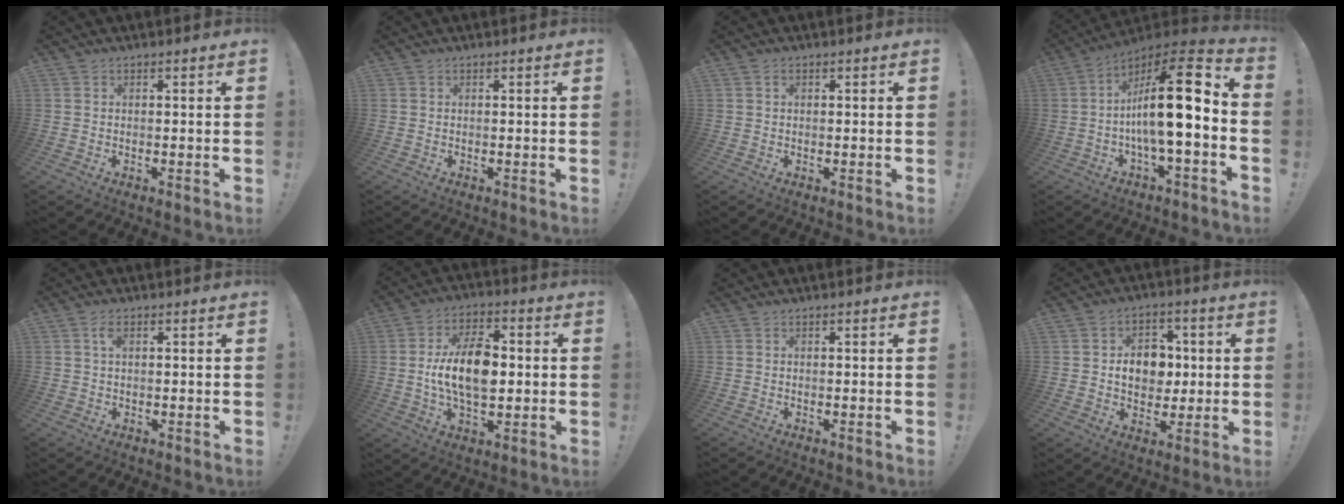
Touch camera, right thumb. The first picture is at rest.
{"total": 0.0}
{"total": 0.6, "force": [0.3, 0.6, 0.0], "torque": [0.009, -0.002, 0.003]}
{"total": 19.3, "force": [-1.1, 5.2, 18.5], "torque": [-0.288, 0.005, -0.026]}
{"total": 2.7, "force": [1.0, 2.0, 1.5], "torque": [-0.016, -0.001, 0.016]}
{"total": 15.4, "force": [0.0, 9.2, 12.4], "torque": [-0.216, 0.006, -0.001]}
{"total": 0.0}
{"total": 10.7, "force": [1.1, 8.6, 6.2], "torque": [-0.081, 0.006, 0.026]}